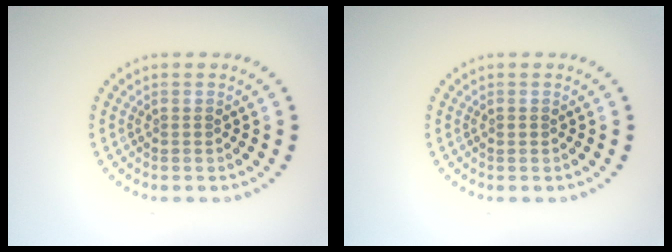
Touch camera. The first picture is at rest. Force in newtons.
{"total": 0.5, "press": 0.5, "slide": 0.1}